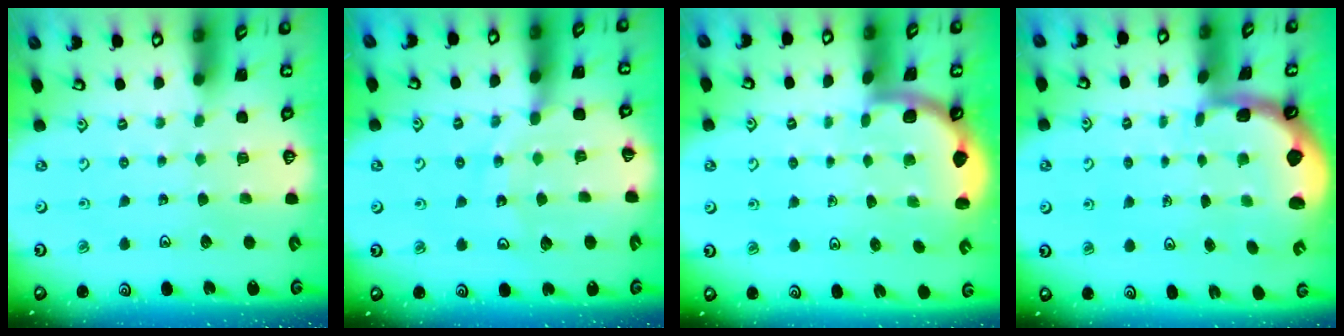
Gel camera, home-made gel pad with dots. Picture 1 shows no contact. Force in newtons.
{"total": 9.5, "press": 9.5, "slide": 0.2}
{"total": 1.6, "press": 1.6, "slide": 0.0}
{"total": 2.3, "press": 1.3, "slide": 1.8}